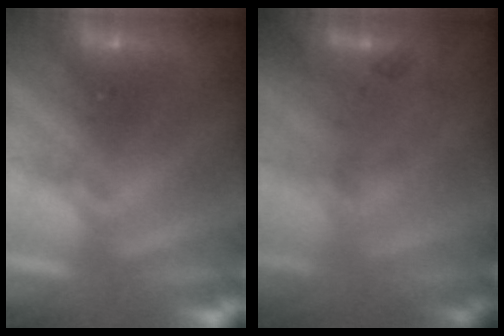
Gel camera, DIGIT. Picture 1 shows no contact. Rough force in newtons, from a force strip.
{"total": 2.2}